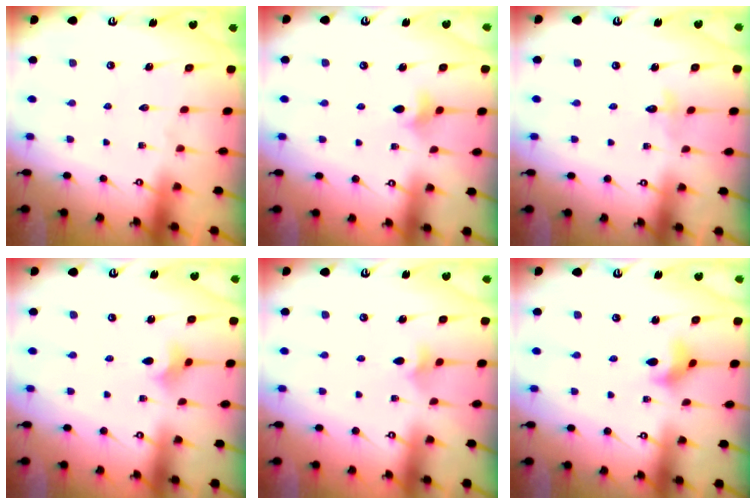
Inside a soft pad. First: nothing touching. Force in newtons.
{"total": 4.9, "press": 4.8, "slide": 1.1}
{"total": 2.6, "press": 2.6, "slide": 0.3}
{"total": 3.7, "press": 3.6, "slide": 0.8}
{"total": 3.3, "press": 3.2, "slide": 0.9}
{"total": 3.8, "press": 3.8, "slide": 0.6}